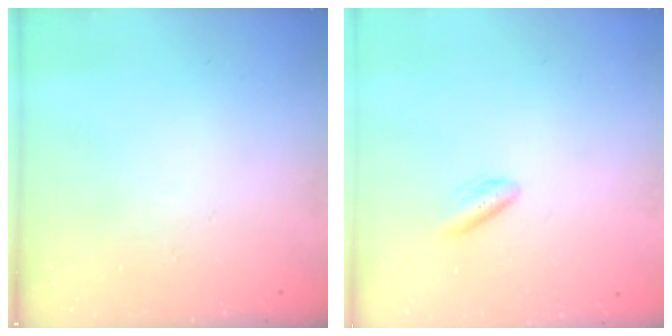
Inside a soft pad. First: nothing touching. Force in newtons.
{"total": 2.8, "press": 2.5, "slide": 1.3}